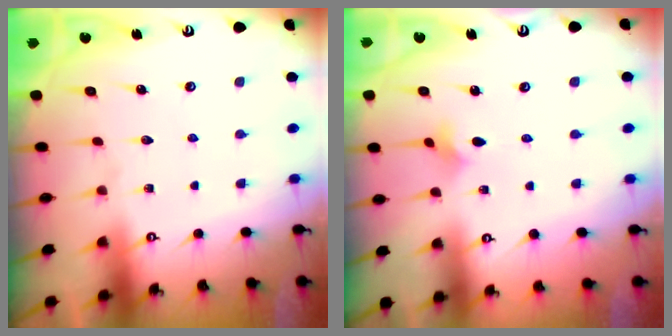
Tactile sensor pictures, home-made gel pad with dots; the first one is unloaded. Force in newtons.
{"total": 2.4, "press": 2.3, "slide": 0.4}